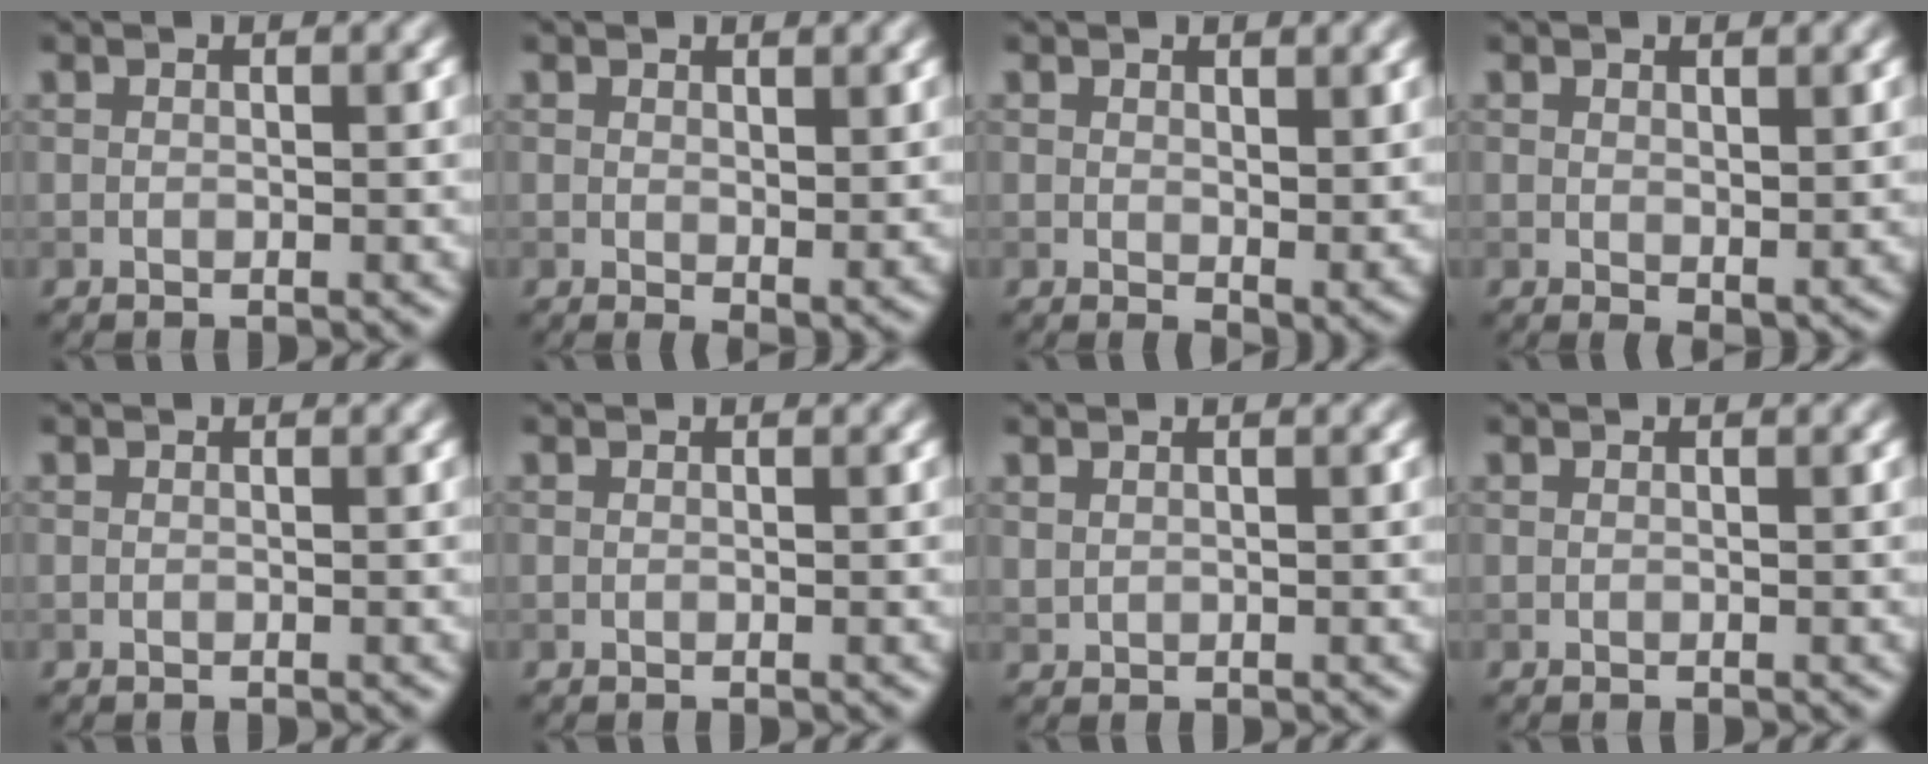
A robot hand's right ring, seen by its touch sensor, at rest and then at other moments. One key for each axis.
{"total": 2.0, "fx": 0.8, "fy": 1.0, "fz": 1.5, "tx": -0.021, "ty": -0.010, "tz": 0.020}
{"total": 2.7, "fx": 1.2, "fy": 1.4, "fz": 1.9, "tx": -0.029, "ty": -0.012, "tz": 0.027}
{"total": 1.7, "fx": 0.8, "fy": 0.9, "fz": 1.2, "tx": -0.018, "ty": -0.008, "tz": 0.019}
{"total": 0.0}
{"total": 0.0}
{"total": 0.5, "fx": 0.4, "fy": 0.3, "fz": 0.1, "tx": -0.003, "ty": 0.000, "tz": 0.014}
{"total": 0.0}